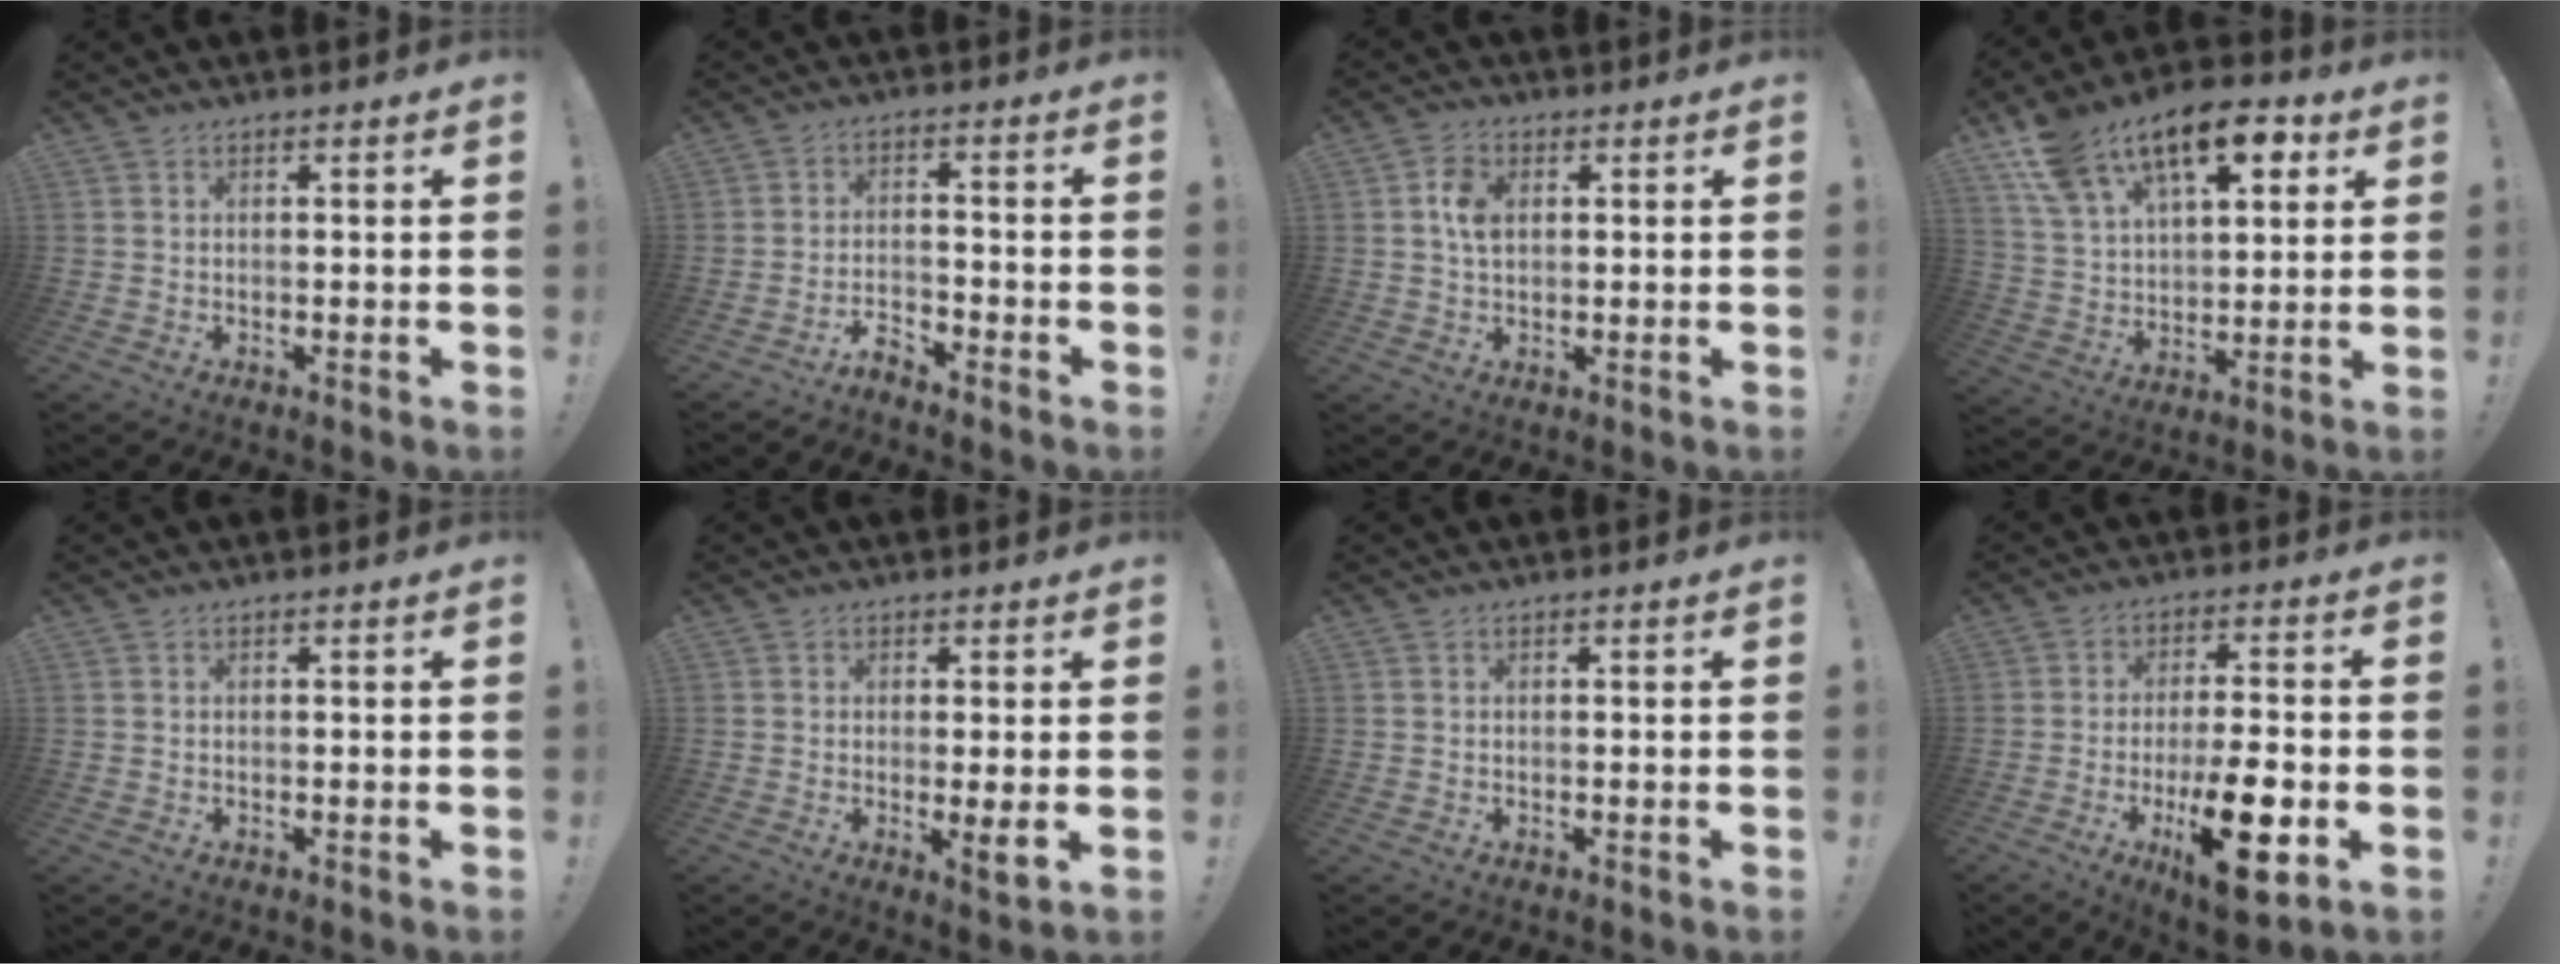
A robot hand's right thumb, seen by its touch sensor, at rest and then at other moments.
{"total": 4.3, "force": [-4.2, 0.3, 0.8], "torque": [-0.024, 0.010, -0.076]}
{"total": 6.2, "force": [1.1, 4.2, 4.4], "torque": [-0.080, 0.005, 0.018]}
{"total": 19.2, "force": [10.5, 10.9, 11.9], "torque": [-0.197, -0.041, 0.189]}
{"total": 0.0}
{"total": 4.2, "force": [0.0, 0.4, 4.1], "torque": [-0.049, -0.016, 0.003]}
{"total": 0.0}
{"total": 15.9, "force": [-5.6, 4.5, 14.1], "torque": [-0.221, 0.015, -0.084]}